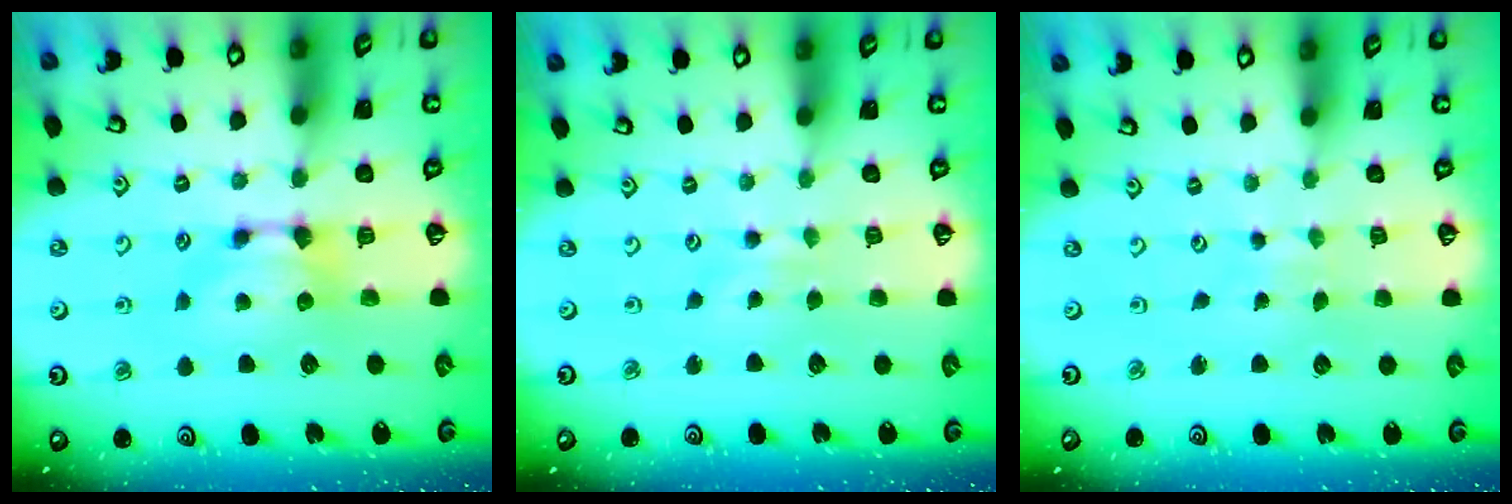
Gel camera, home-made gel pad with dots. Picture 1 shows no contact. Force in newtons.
{"total": 2.2, "press": 2.1, "slide": 0.4}
{"total": 5.7, "press": 5.7, "slide": 0.3}